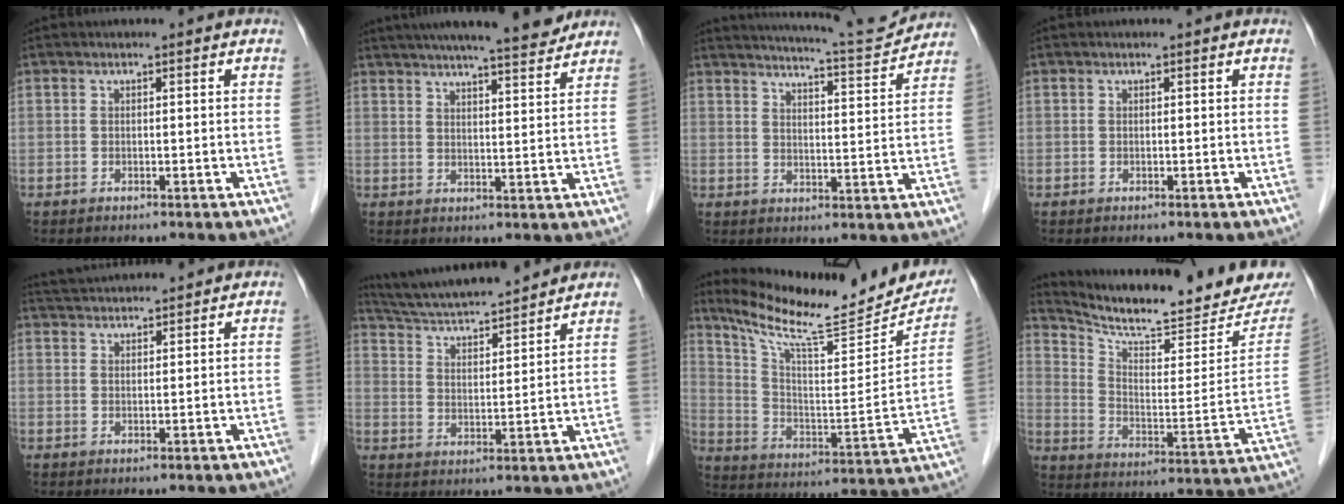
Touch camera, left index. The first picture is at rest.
{"total": 14.4, "force": [12.7, 0.9, 6.8], "torque": [-0.108, 0.011, 0.172]}
{"total": 11.4, "force": [11.1, -0.6, 2.5], "torque": [-0.043, -0.014, 0.148]}
{"total": 0.0}
{"total": 5.6, "force": [5.5, 0.2, 1.2], "torque": [-0.026, 0.038, 0.094]}
{"total": 15.0, "force": [13.9, 1.1, 5.7], "torque": [-0.106, 0.018, 0.227]}
{"total": 20.4, "force": [18.5, 2.9, 8.1], "torque": [-0.132, -0.044, 0.277]}
{"total": 20.2, "force": [19.1, 1.9, 6.3], "torque": [-0.111, -0.070, 0.268]}